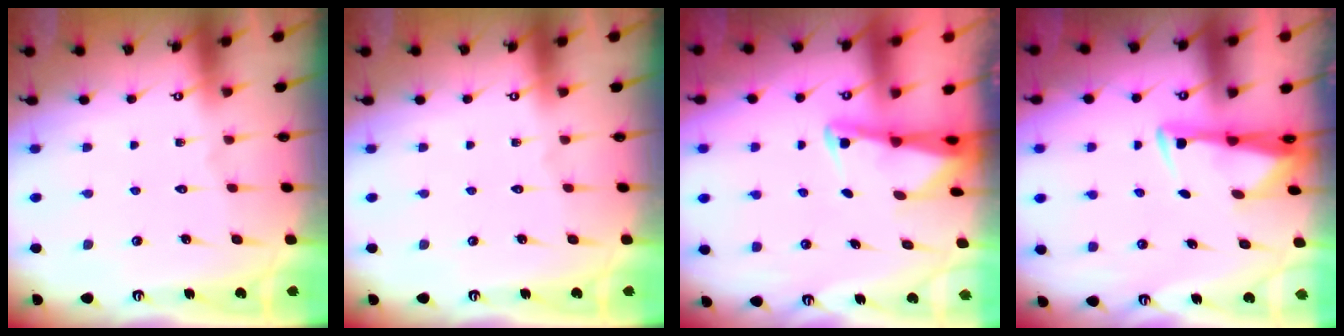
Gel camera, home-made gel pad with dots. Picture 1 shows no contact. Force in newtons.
{"total": 0.0}
{"total": 2.3, "press": 2.3, "slide": 0.4}
{"total": 3.1, "press": 3.0, "slide": 0.9}